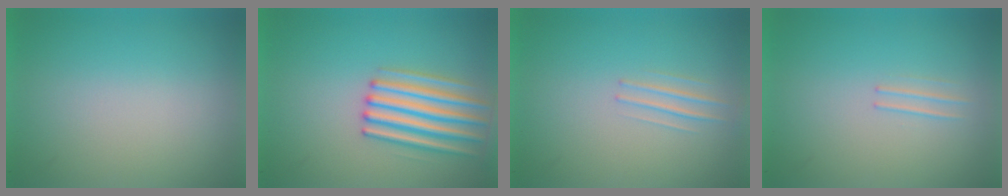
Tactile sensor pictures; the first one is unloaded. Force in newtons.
{"total": 4.6}
{"total": 1.2}
{"total": 1.1}